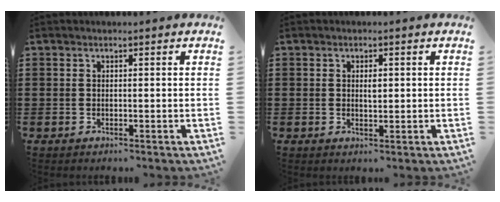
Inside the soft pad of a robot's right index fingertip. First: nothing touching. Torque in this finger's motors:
{"motor_torque": [2.14, 0.00, 0.04, 0.01]}